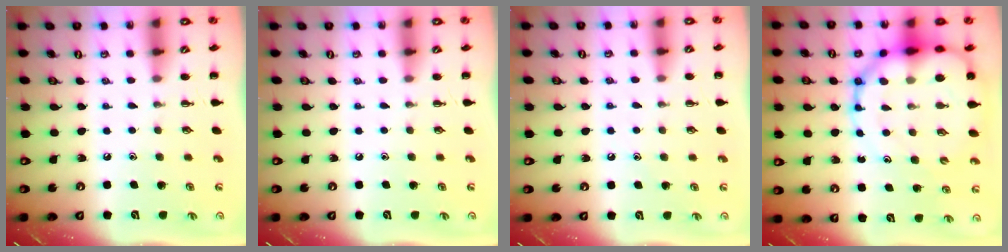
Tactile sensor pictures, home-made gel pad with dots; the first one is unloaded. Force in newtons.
{"total": 0.0}
{"total": 7.0, "press": 6.8, "slide": 1.6}
{"total": 18.5, "press": 18.0, "slide": 4.6}